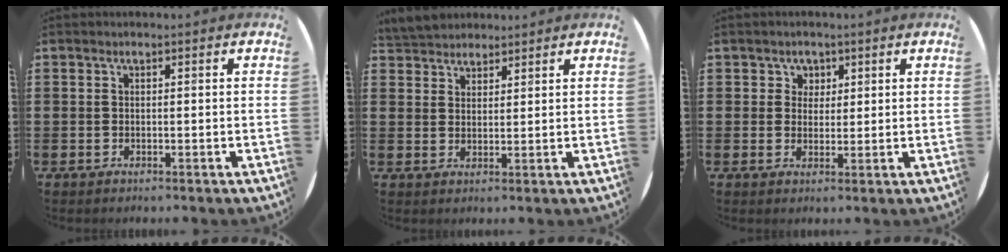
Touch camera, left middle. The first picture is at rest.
{"total": 3.9, "force": [3.7, 1.1, -0.2], "torque": [-0.006, -0.005, 0.073]}
{"total": 2.3, "force": [1.2, 1.9, 0.2], "torque": [-0.001, 0.006, 0.021]}